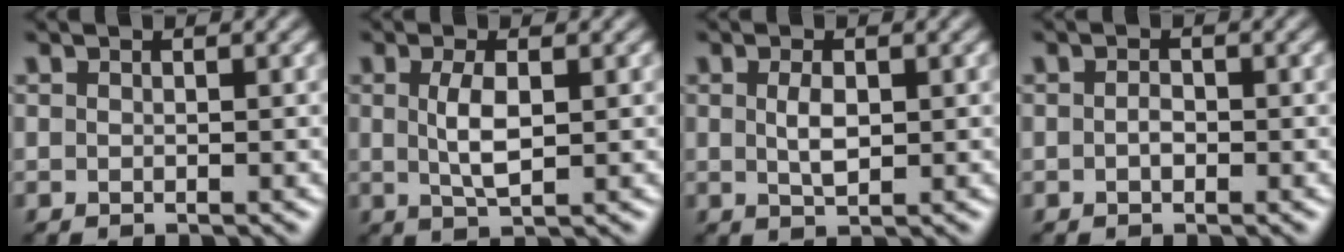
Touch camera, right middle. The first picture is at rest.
{"total": 2.9, "force": [0.4, 0.9, 2.8], "torque": [-0.060, 0.000, 0.008]}
{"total": 2.0, "force": [0.3, 0.9, 1.8], "torque": [-0.042, -0.001, 0.008]}
{"total": 1.0, "force": [-0.2, 0.6, 0.7], "torque": [-0.015, 0.001, -0.005]}